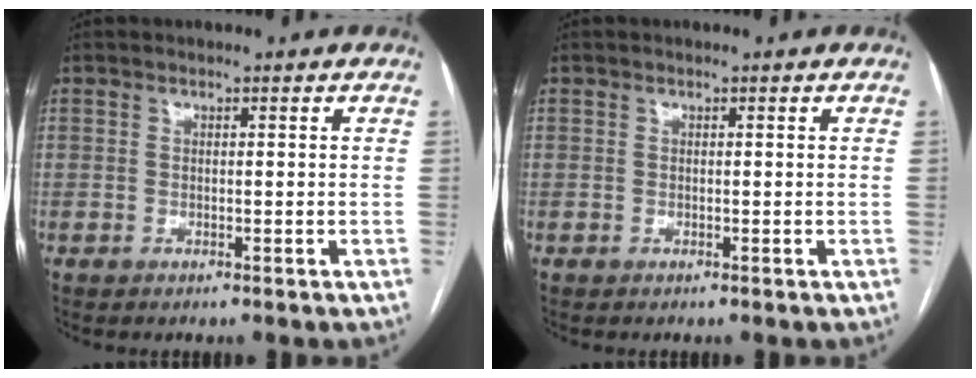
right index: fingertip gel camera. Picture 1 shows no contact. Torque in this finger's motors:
{"motor_torque": [0.02, 0.01, 0.01, 0.00]}